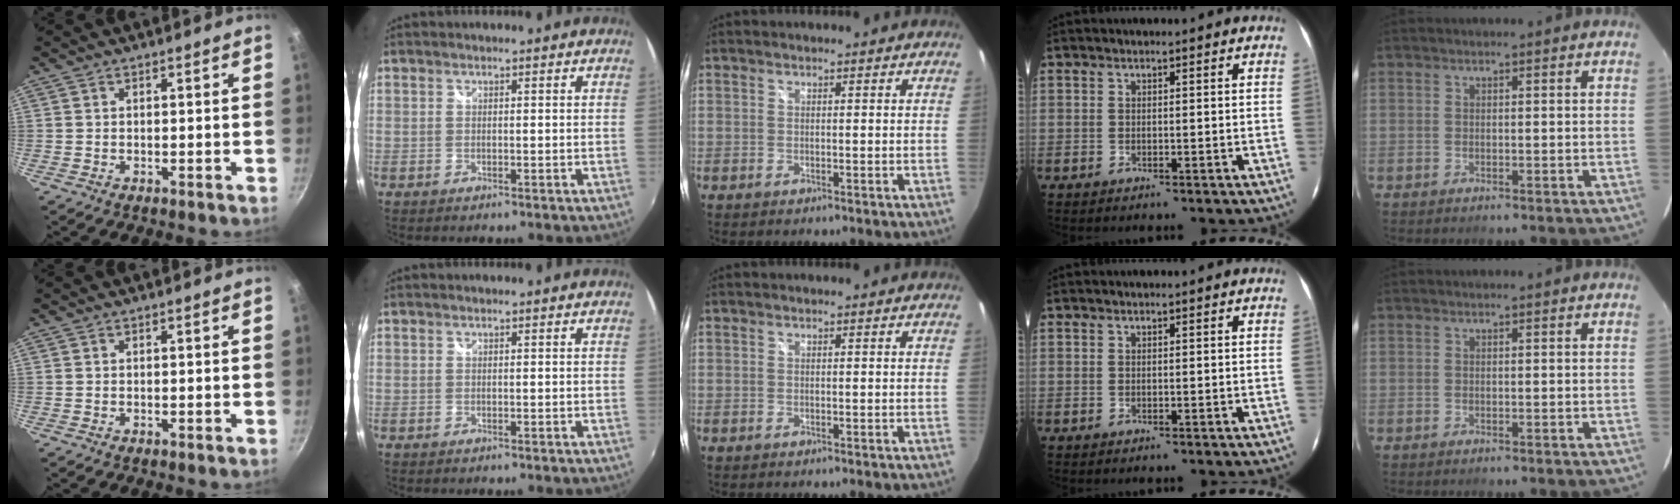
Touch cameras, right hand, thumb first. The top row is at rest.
{}